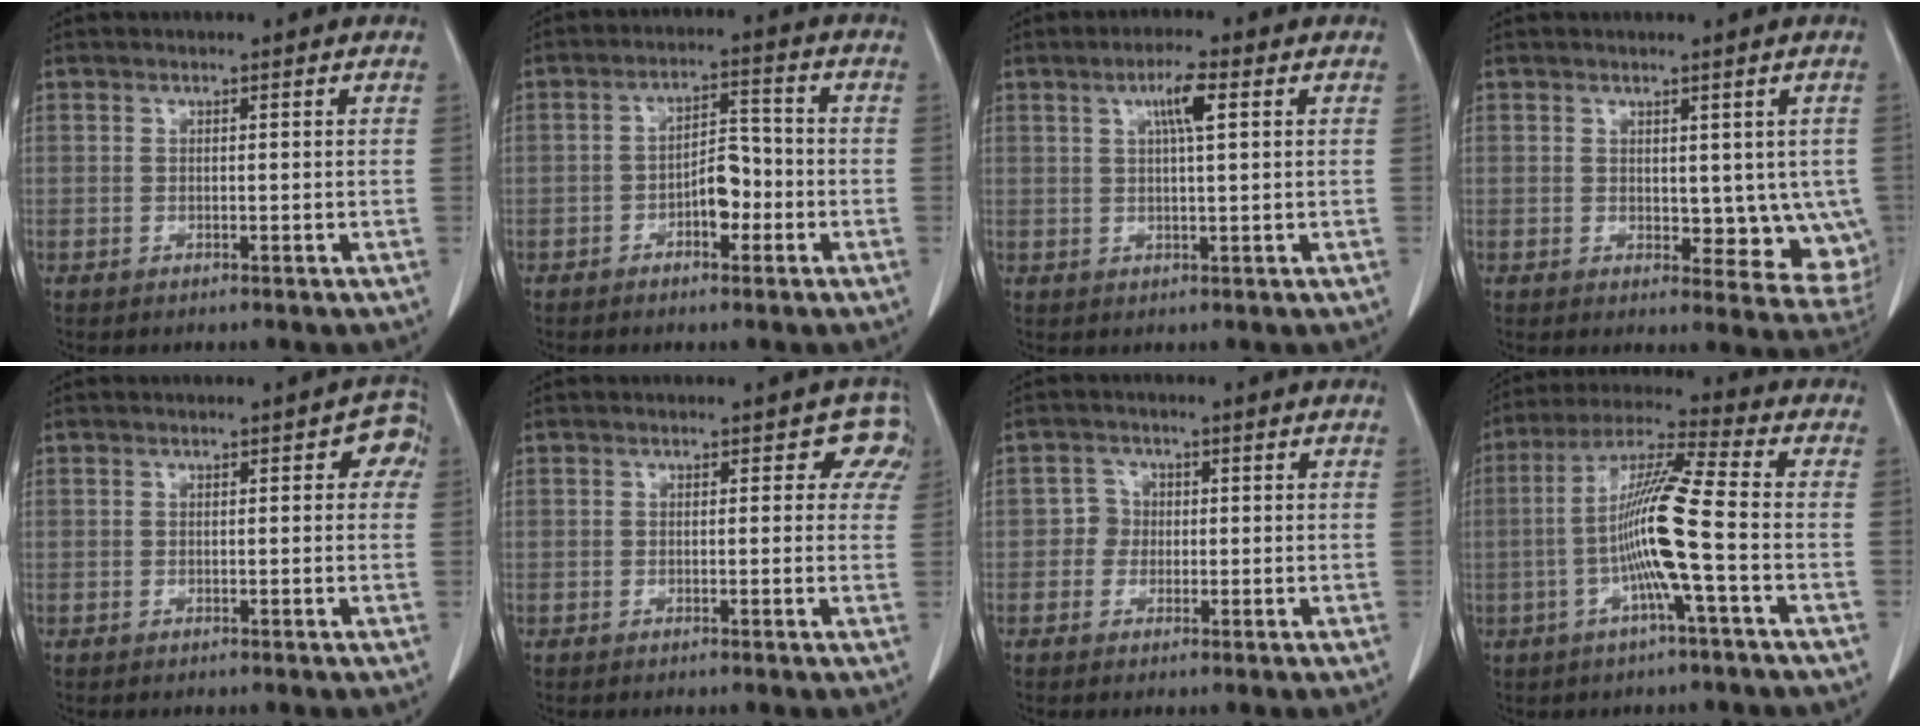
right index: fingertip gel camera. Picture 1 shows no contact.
{"total": 5.1, "force": [-1.9, 2.4, 4.1], "torque": [-0.062, 0.017, -0.031]}
{"total": 4.3, "force": [1.6, 0.2, 4.0], "torque": [-0.073, 0.004, 0.026]}
{"total": 8.0, "force": [0.6, 4.8, 6.4], "torque": [-0.048, -0.009, 0.018]}
{"total": 3.0, "force": [0.8, 1.3, 2.6], "torque": [-0.017, 0.013, 0.002]}
{"total": 3.0, "force": [1.3, 2.3, 1.5], "torque": [0.012, 0.007, -0.001]}
{"total": 2.2, "force": [-0.2, 2.1, 0.5], "torque": [0.001, 0.009, -0.009]}
{"total": 11.5, "force": [-2.3, -0.7, 11.2], "torque": [-0.215, 0.010, -0.049]}